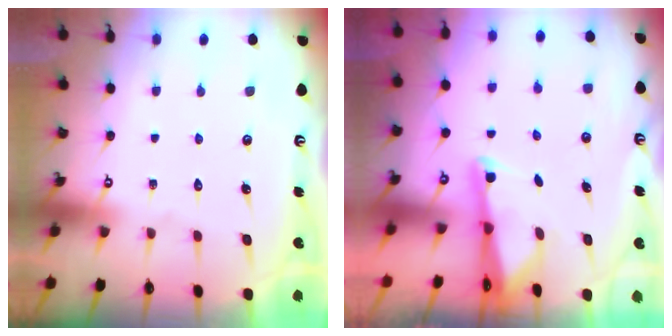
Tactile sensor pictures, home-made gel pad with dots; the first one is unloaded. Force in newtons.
{"total": 1.8, "press": 1.8, "slide": 0.4}